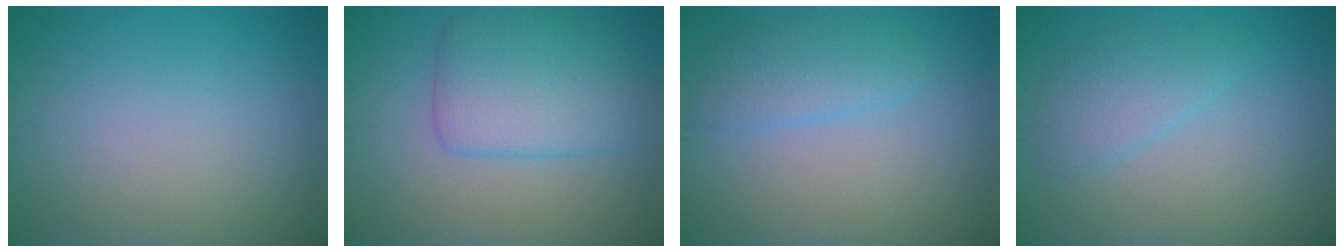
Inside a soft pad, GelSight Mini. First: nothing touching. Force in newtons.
{"total": 5.5, "press": 5.5, "slide": 0.2}
{"total": 2.7, "press": 2.7, "slide": 0.2}
{"total": 2.5, "press": 2.5, "slide": 0.2}